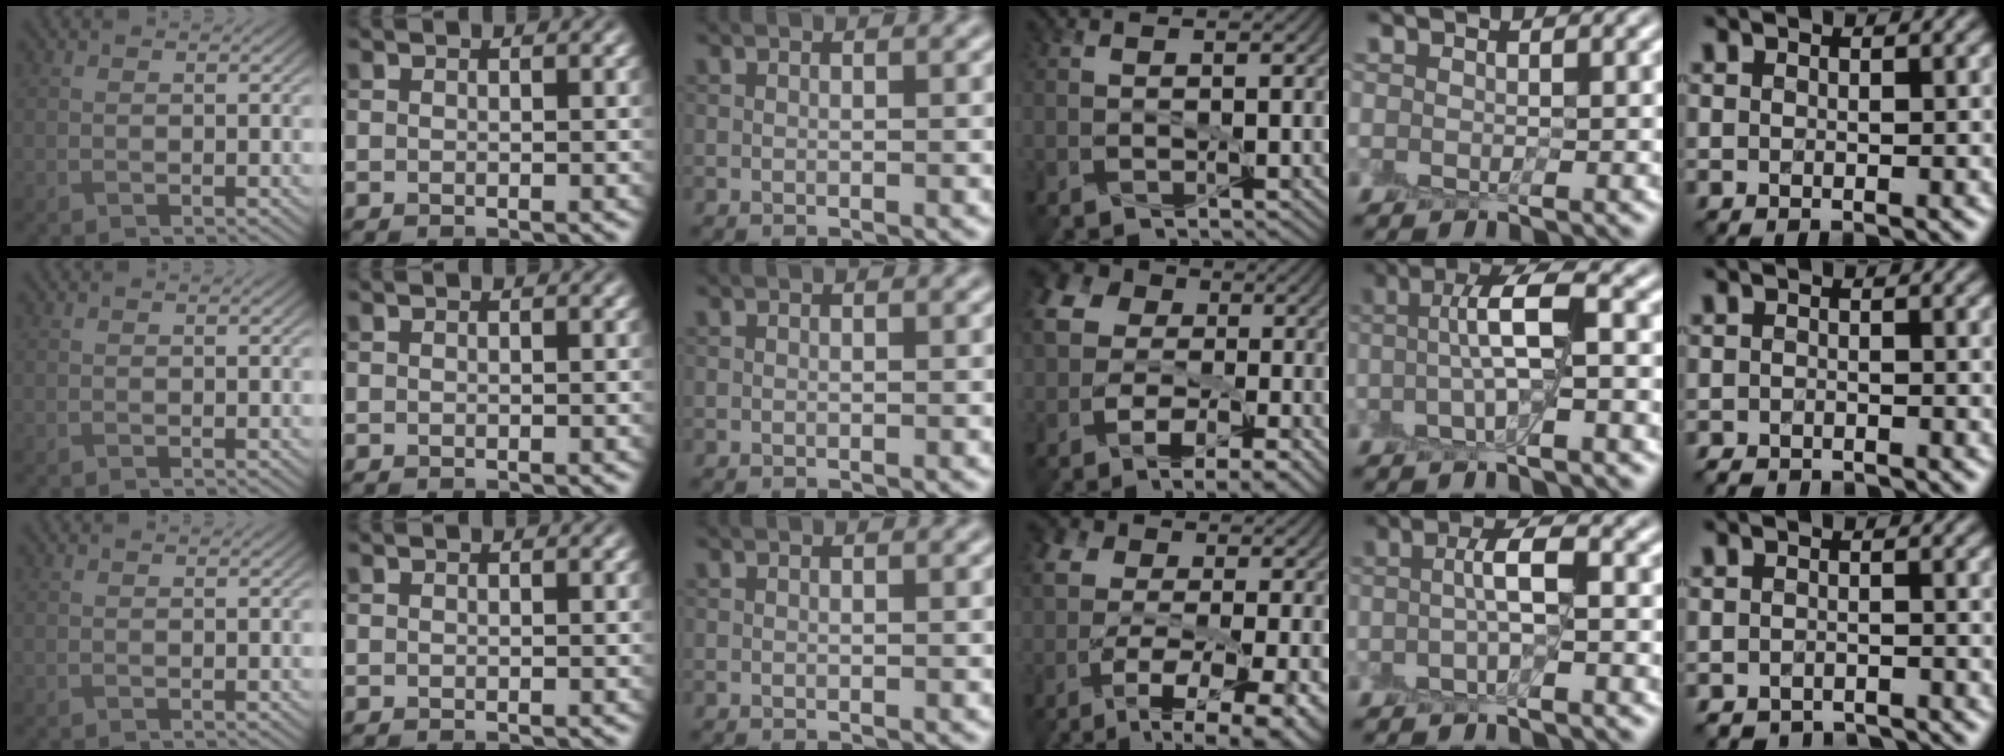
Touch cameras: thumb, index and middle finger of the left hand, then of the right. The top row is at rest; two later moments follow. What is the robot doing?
{"motion": "peel", "object": "sticky note"}